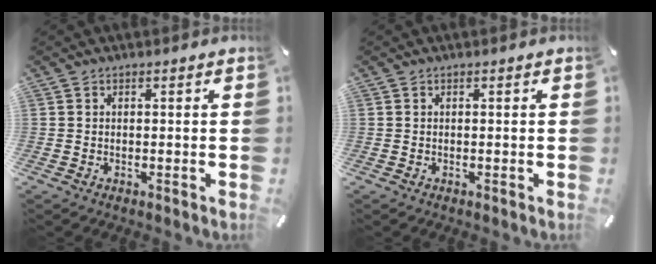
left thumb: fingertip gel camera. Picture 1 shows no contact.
{"total": 0.0}